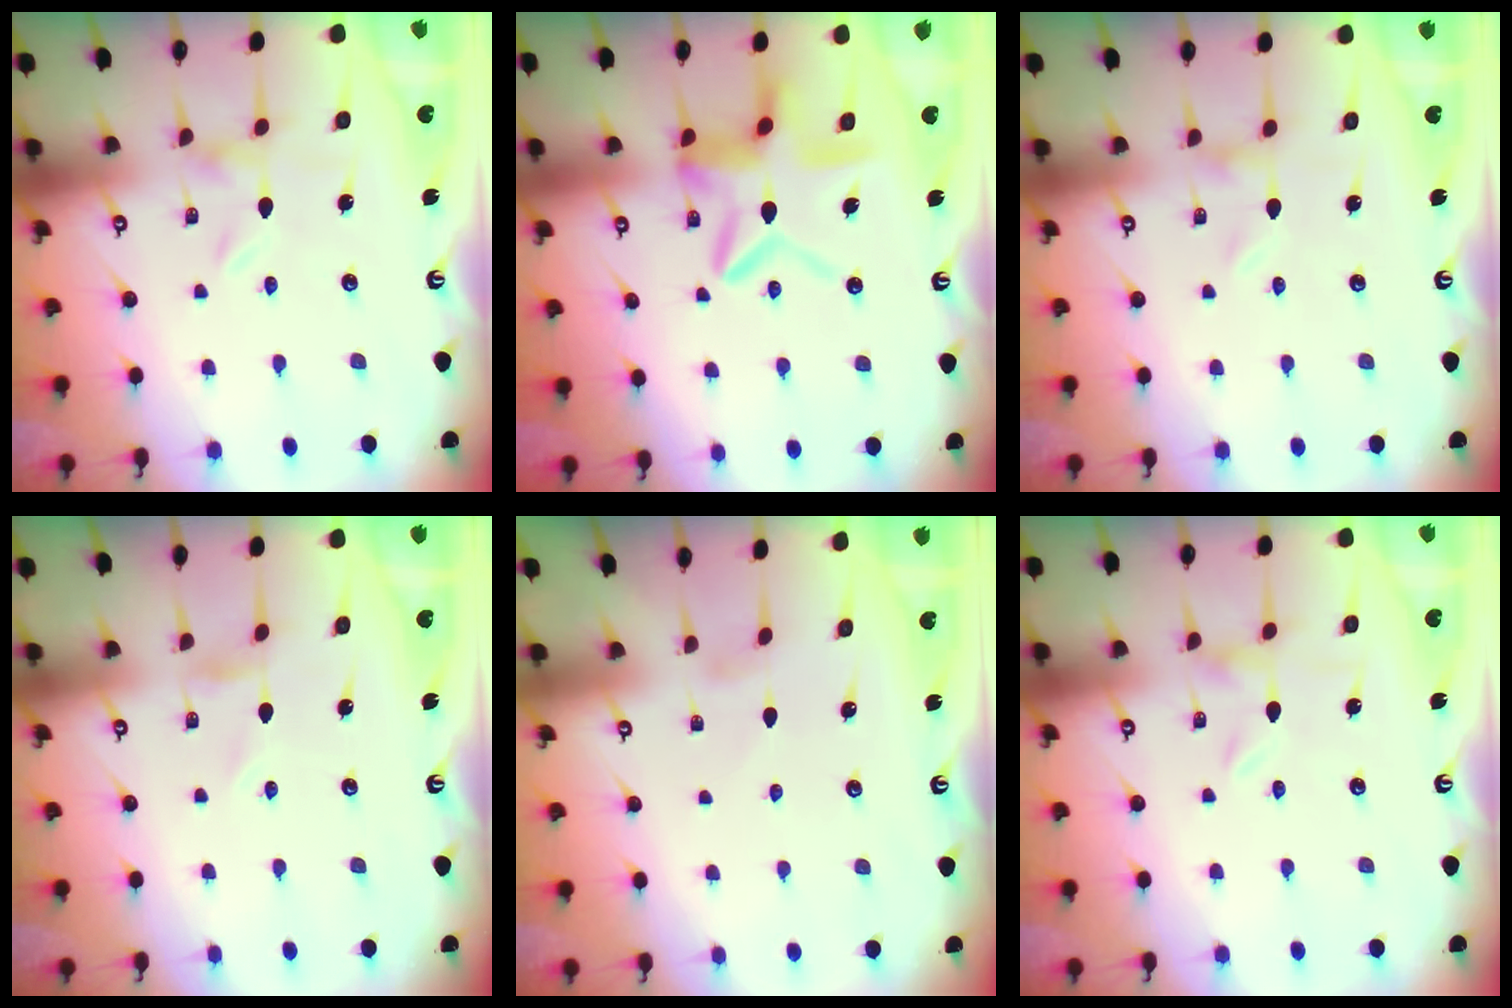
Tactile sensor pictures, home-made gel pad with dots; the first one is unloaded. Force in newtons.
{"total": 12.2, "press": 12.1, "slide": 1.4}
{"total": 0.0}
{"total": 0.6, "press": 0.6, "slide": 0.1}
{"total": 0.0}
{"total": 0.0}